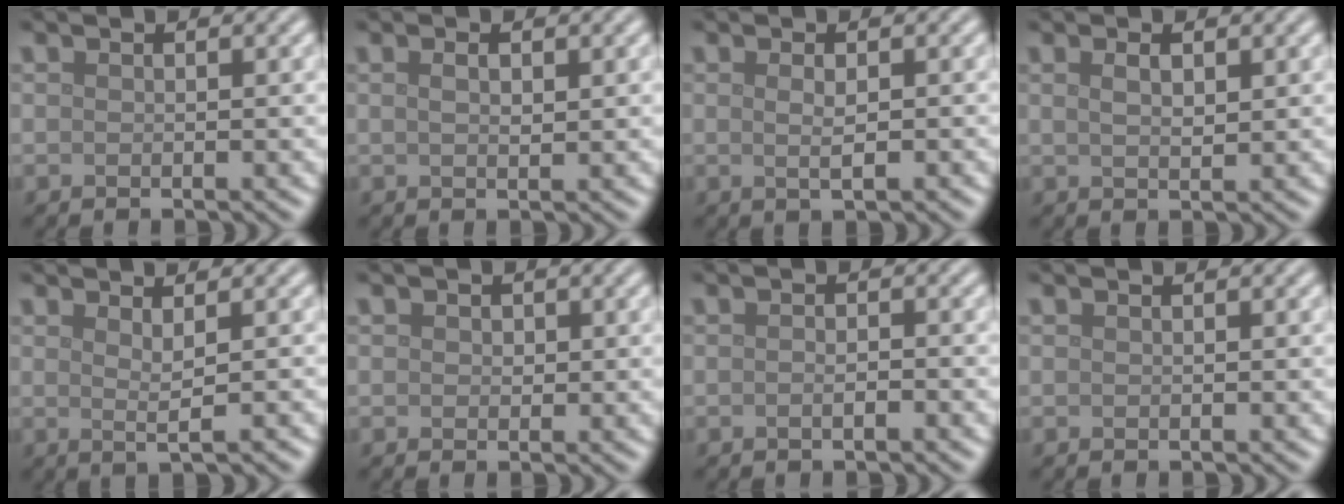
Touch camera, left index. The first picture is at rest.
{"total": 1.2, "force": [0.4, 0.4, 1.0], "torque": [-0.020, 0.000, 0.010]}
{"total": 1.5, "force": [0.1, 0.3, 1.5], "torque": [-0.026, 0.000, 0.003]}
{"total": 1.6, "force": [0.8, 0.5, 1.3], "torque": [-0.026, 0.000, 0.016]}
{"total": 1.8, "force": [0.5, 0.5, 1.7], "torque": [-0.025, -0.002, 0.005]}
{"total": 0.9, "force": [0.3, 0.8, 0.3], "torque": [-0.004, 0.000, -0.001]}
{"total": 1.2, "force": [-0.4, 0.4, 1.0], "torque": [-0.017, 0.000, -0.008]}
{"total": 0.0}